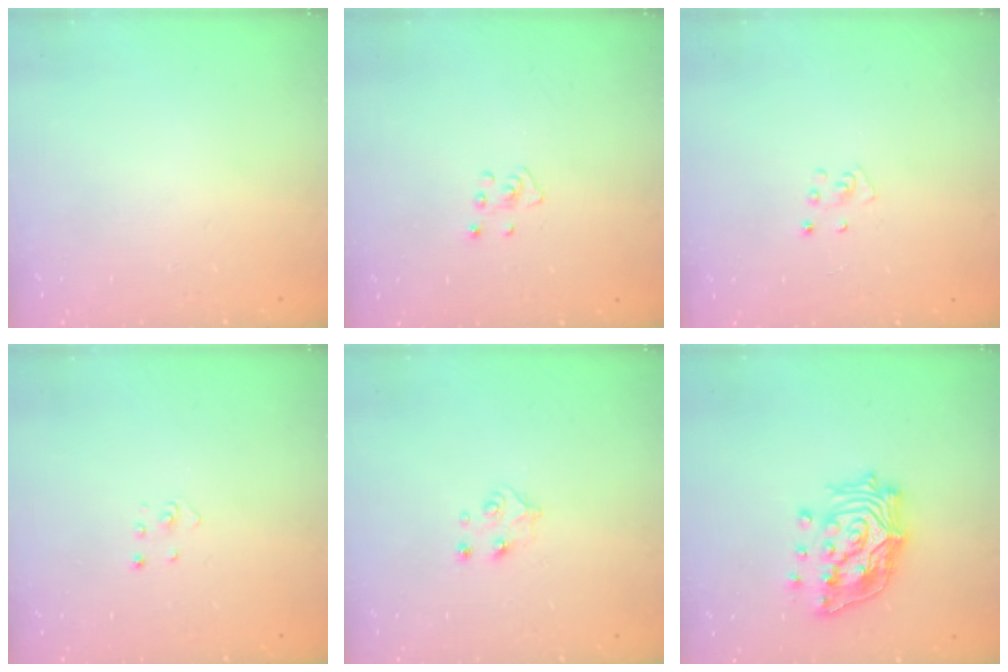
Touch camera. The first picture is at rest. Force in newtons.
{"total": 4.1, "press": 4.0, "slide": 0.5}
{"total": 3.5, "press": 3.5, "slide": 0.3}
{"total": 2.2, "press": 2.2, "slide": 0.2}
{"total": 5.5, "press": 5.5, "slide": 0.5}
{"total": 17.6, "press": 17.4, "slide": 2.6}